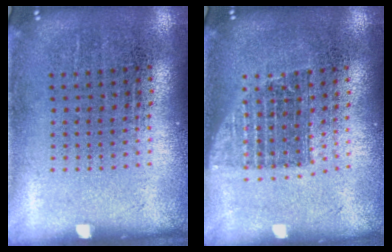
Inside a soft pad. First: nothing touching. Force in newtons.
{"total": 1.4, "press": 1.2, "slide": 0.7}